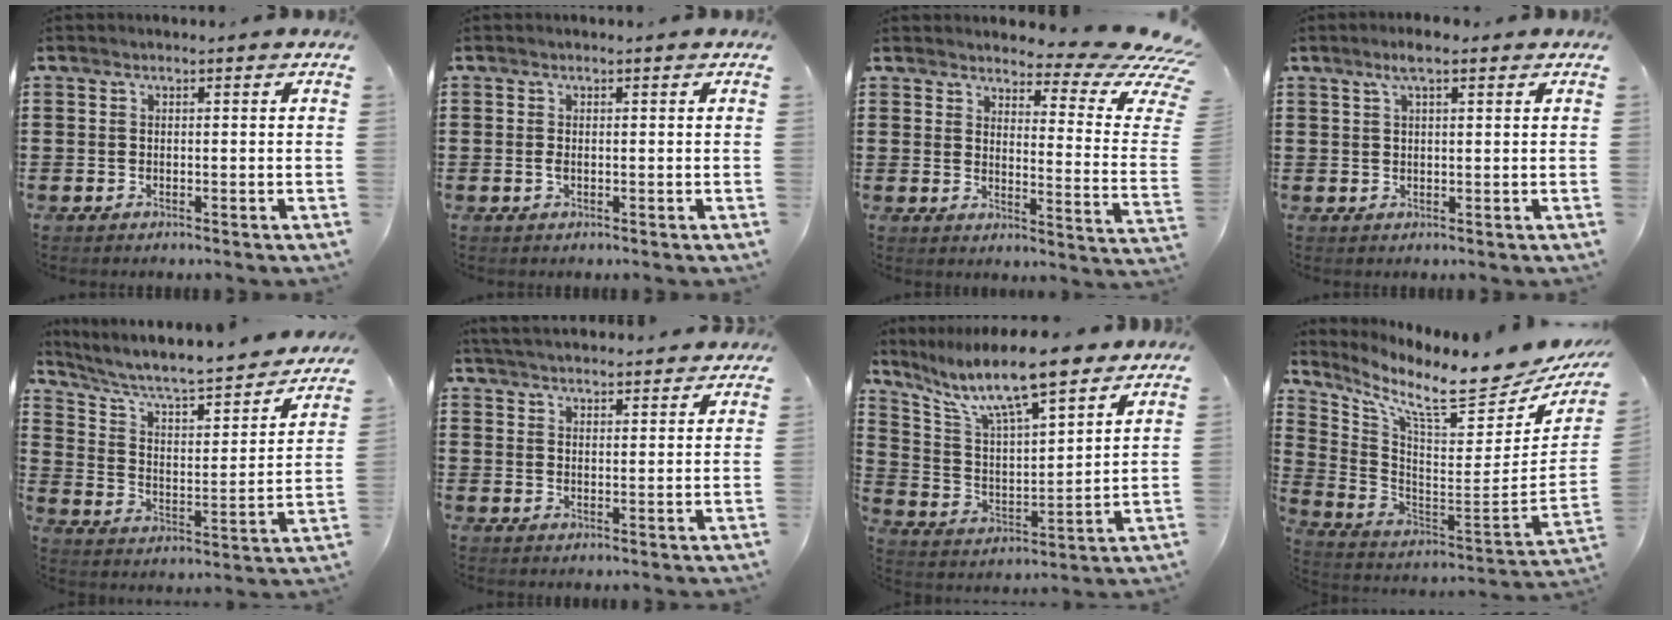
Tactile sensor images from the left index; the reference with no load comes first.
{"total": 0.8, "force": [0.0, 0.2, 0.8], "torque": [-0.016, -0.001, 0.000]}
{"total": 6.3, "force": [5.2, 0.8, 3.5], "torque": [-0.060, -0.049, 0.084]}
{"total": 3.7, "force": [2.3, 0.8, 2.8], "torque": [-0.060, 0.005, 0.039]}
{"total": 5.5, "force": [4.6, 1.0, 2.8], "torque": [-0.077, -0.042, 0.071]}
{"total": 4.0, "force": [3.9, 0.0, 0.5], "torque": [-0.023, -0.015, 0.072]}
{"total": 11.0, "force": [8.9, 2.0, 6.3], "torque": [-0.154, -0.042, 0.152]}
{"total": 11.4, "force": [8.7, 1.6, 7.2], "torque": [-0.150, -0.083, 0.142]}